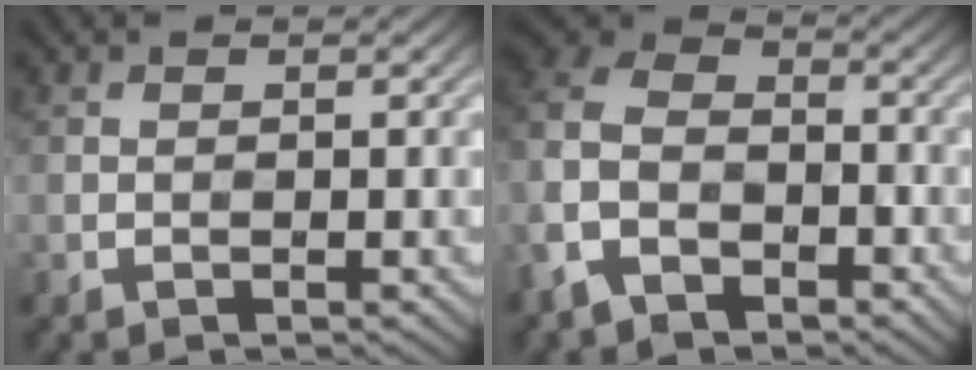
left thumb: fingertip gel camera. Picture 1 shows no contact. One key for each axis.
{"total": 9.9, "fx": -5.2, "fy": 6.5, "fz": 5.4, "tx": -0.145, "ty": -0.025, "tz": -0.111}